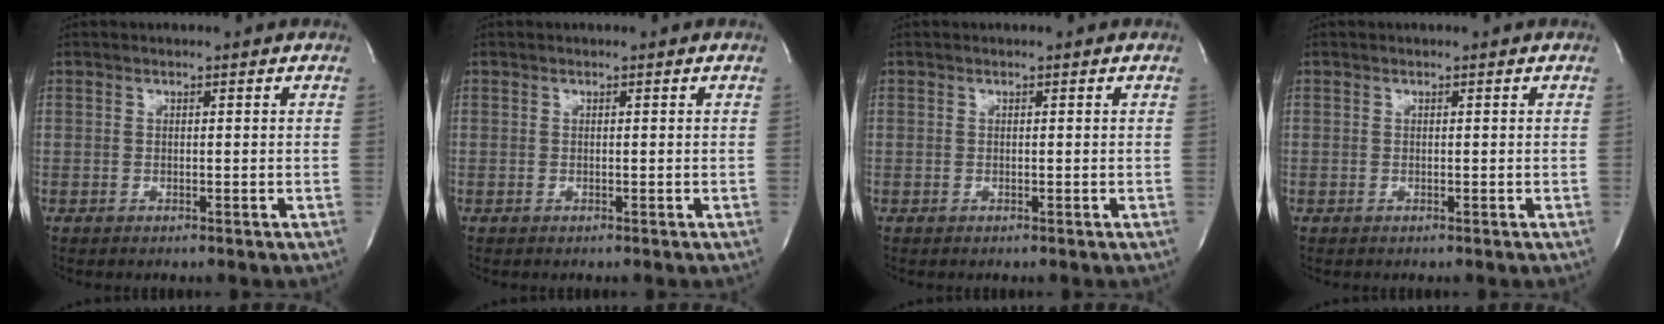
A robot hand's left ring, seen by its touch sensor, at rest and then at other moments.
{"total": 0.0}
{"total": 0.0}
{"total": 0.0}